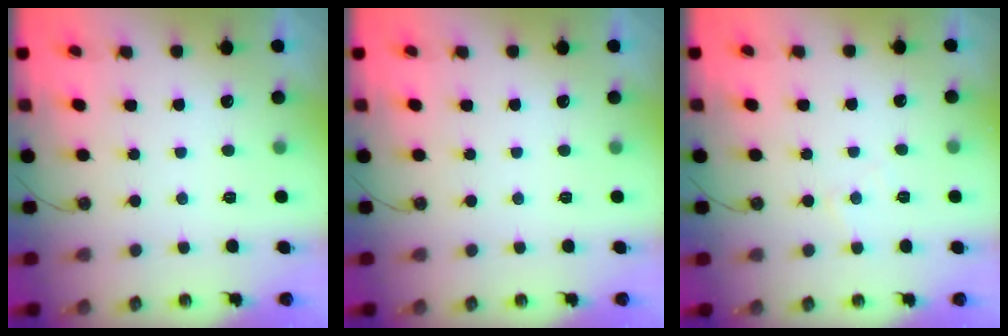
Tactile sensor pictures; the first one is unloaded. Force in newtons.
{"total": 0.0}
{"total": 4.4, "press": 4.3, "slide": 0.7}